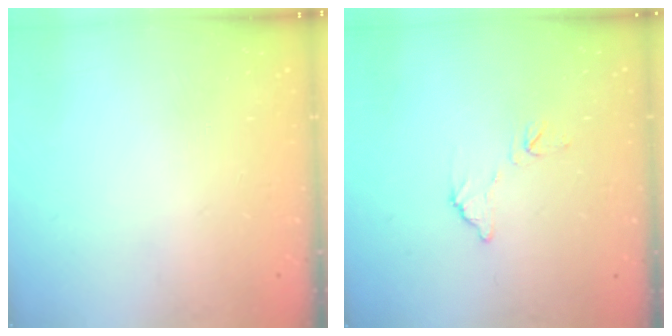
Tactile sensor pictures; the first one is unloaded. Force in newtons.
{"total": 7.5, "press": 7.5, "slide": 0.4}